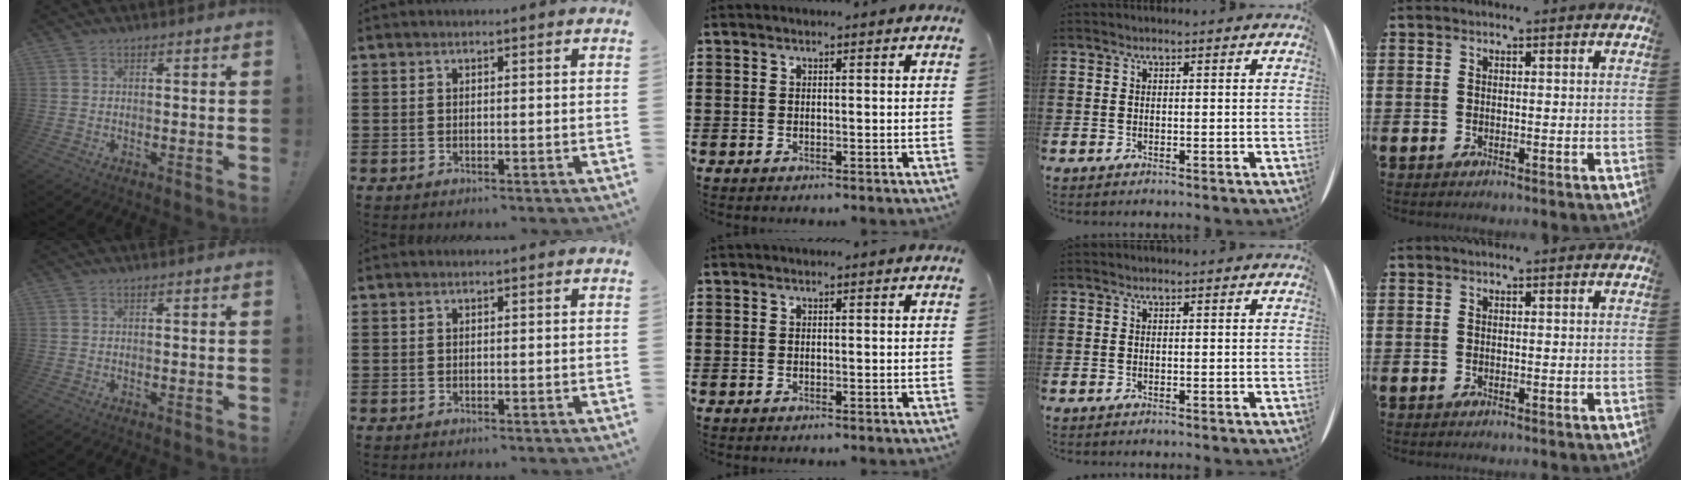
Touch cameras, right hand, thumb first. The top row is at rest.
{}